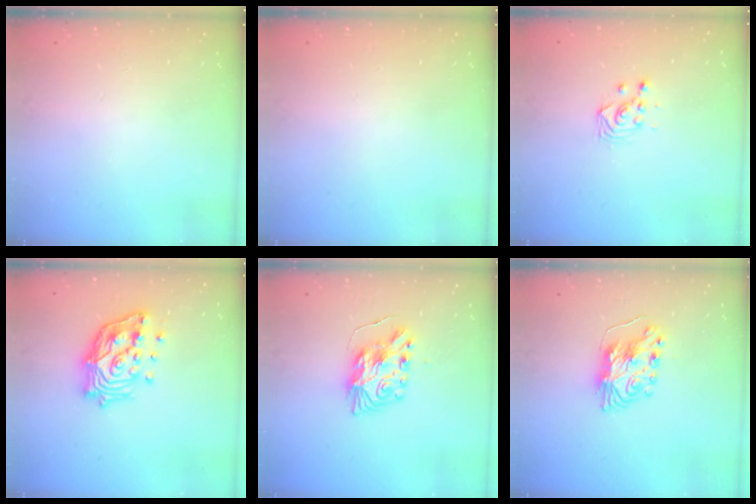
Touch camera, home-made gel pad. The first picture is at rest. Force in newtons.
{"total": 0.0}
{"total": 4.2, "press": 4.2, "slide": 0.4}
{"total": 17.1, "press": 17.0, "slide": 1.4}
{"total": 9.1, "press": 9.1, "slide": 0.6}
{"total": 8.6, "press": 8.6, "slide": 0.5}